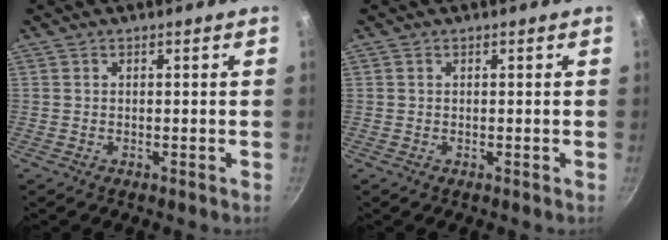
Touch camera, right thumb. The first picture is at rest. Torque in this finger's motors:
{"motor_torque": [0.26, -0.06, 0.29, 0.30, 0.02]}